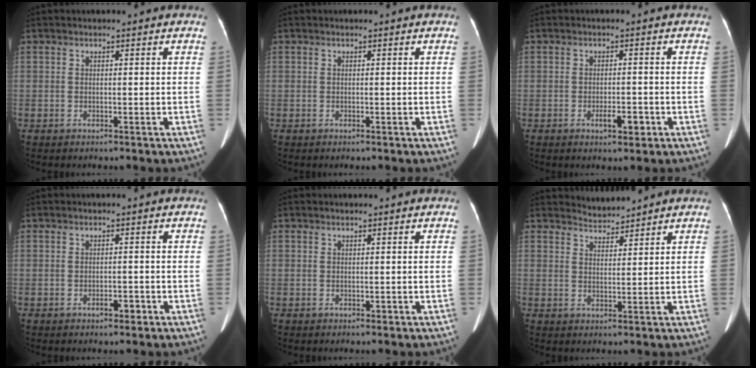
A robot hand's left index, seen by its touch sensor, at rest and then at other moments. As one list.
[{"total": 0.0}, {"total": 2.8, "force": [-1.3, 0.9, 2.3], "torque": [-0.039, 0.000, -0.017]}, {"total": 1.5, "force": [-0.9, 0.6, 1.0], "torque": [-0.016, 0.001, -0.012]}, {"total": 0.0}, {"total": 2.7, "force": [2.6, -0.1, -0.7], "torque": [0.002, 0.002, 0.053]}]